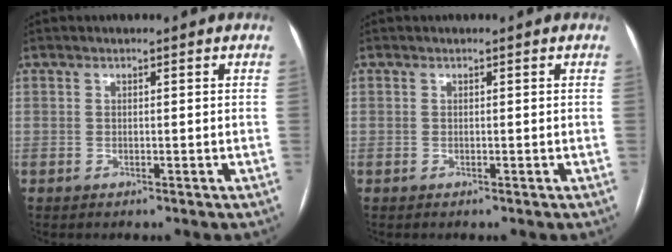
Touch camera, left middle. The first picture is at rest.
{"total": 0.0}